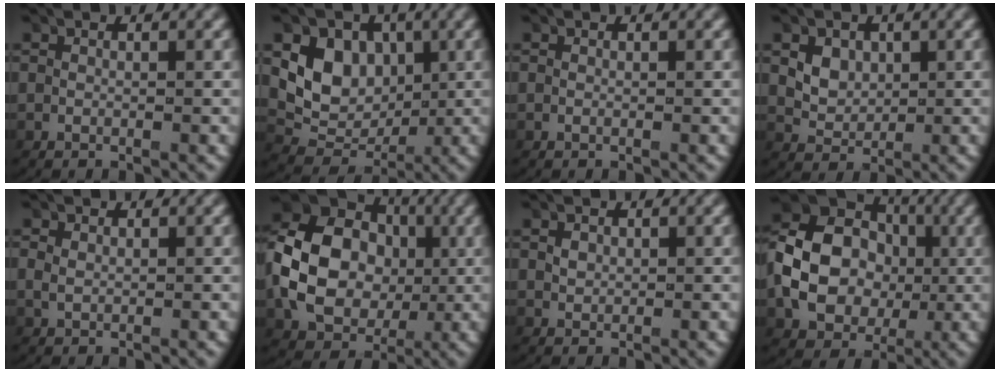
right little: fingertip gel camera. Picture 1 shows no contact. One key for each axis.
{"total": 8.1, "fx": 0.6, "fy": 6.7, "fz": 4.5, "tx": -0.077, "ty": -0.014, "tz": 0.018}
{"total": 0.0}
{"total": 2.9, "fx": 0.6, "fy": 2.4, "fz": 1.5, "tx": -0.030, "ty": -0.005, "tz": 0.017}
{"total": 1.1, "fx": 0.3, "fy": 0.9, "fz": 0.5, "tx": -0.018, "ty": -0.002, "tz": 0.012}
{"total": 11.8, "fx": 0.5, "fy": 9.5, "fz": 7.1, "tx": -0.163, "ty": -0.012, "tz": 0.016}
{"total": 0.7, "fx": 0.2, "fy": 0.5, "fz": 0.5, "tx": -0.012, "ty": -0.001, "tz": 0.011}
{"total": 9.9, "fx": 0.2, "fy": 8.0, "fz": 5.9, "tx": -0.127, "ty": -0.010, "tz": 0.011}